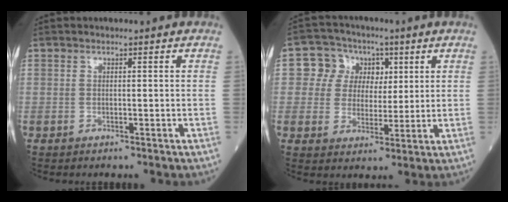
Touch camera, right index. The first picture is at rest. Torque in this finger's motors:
{"motor_torque": [0.11, 0.05, 0.03, 0.00]}